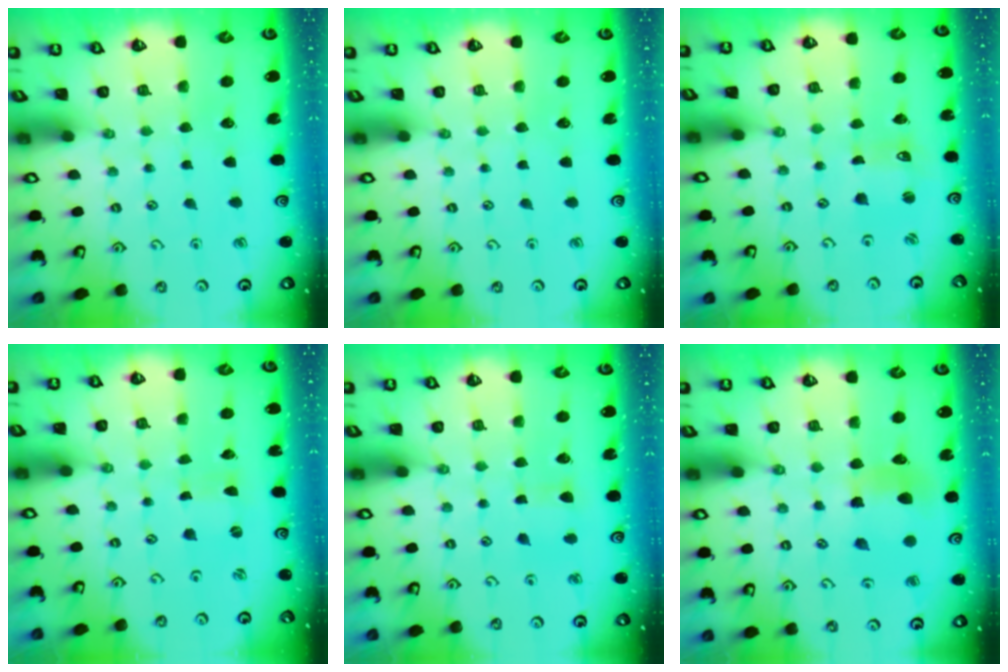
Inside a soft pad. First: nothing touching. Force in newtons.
{"total": 0.0}
{"total": 1.5, "press": 1.5, "slide": 0.3}
{"total": 0.0}
{"total": 3.8, "press": 3.8, "slide": 0.5}
{"total": 7.2, "press": 7.2, "slide": 0.6}